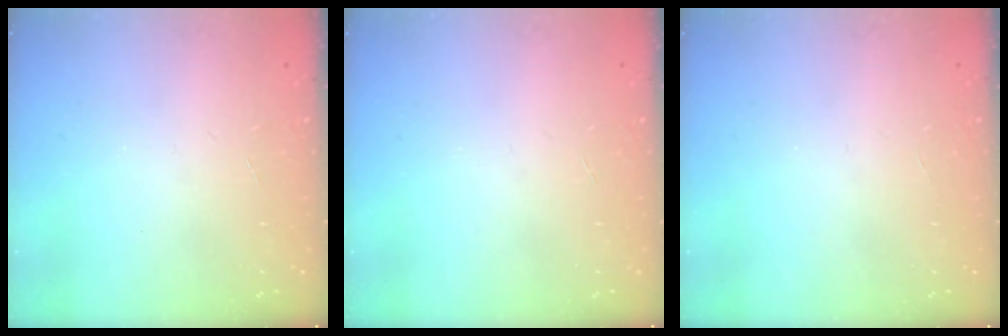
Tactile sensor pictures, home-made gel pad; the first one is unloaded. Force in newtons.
{"total": 0.0}
{"total": 0.0}